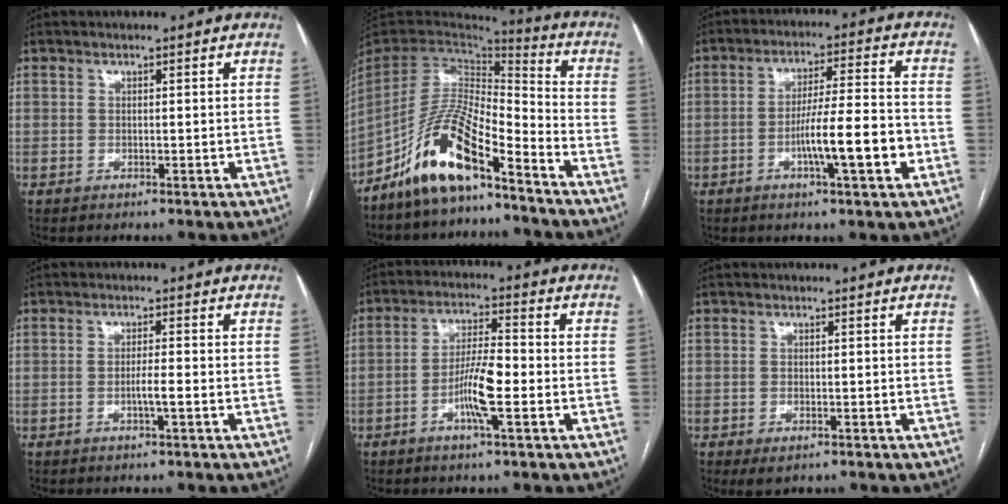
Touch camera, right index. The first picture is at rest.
{"total": 13.5, "force": [-9.5, 3.0, 9.1], "torque": [-0.180, 0.012, -0.177]}
{"total": 10.4, "force": [-3.4, 0.6, 9.8], "torque": [-0.161, 0.005, -0.056]}
{"total": 2.5, "force": [-0.8, -0.1, 2.3], "torque": [-0.040, 0.000, -0.016]}
{"total": 7.5, "force": [-2.4, 0.8, 7.1], "torque": [-0.136, 0.002, -0.048]}
{"total": 2.1, "force": [-1.2, 1.1, 1.4], "torque": [-0.020, -0.002, -0.009]}